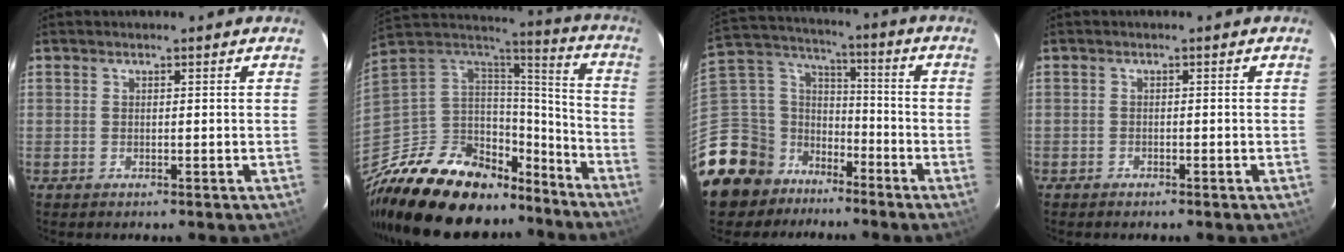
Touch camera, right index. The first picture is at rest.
{"total": 27.0, "force": [-19.5, 13.3, 13.1], "torque": [-0.269, 0.021, -0.307]}
{"total": 16.1, "force": [-12.2, 10.1, 2.8], "torque": [-0.103, 0.057, -0.213]}
{"total": 1.0, "force": [-0.8, 0.6, -0.1], "torque": [-0.003, 0.004, -0.016]}